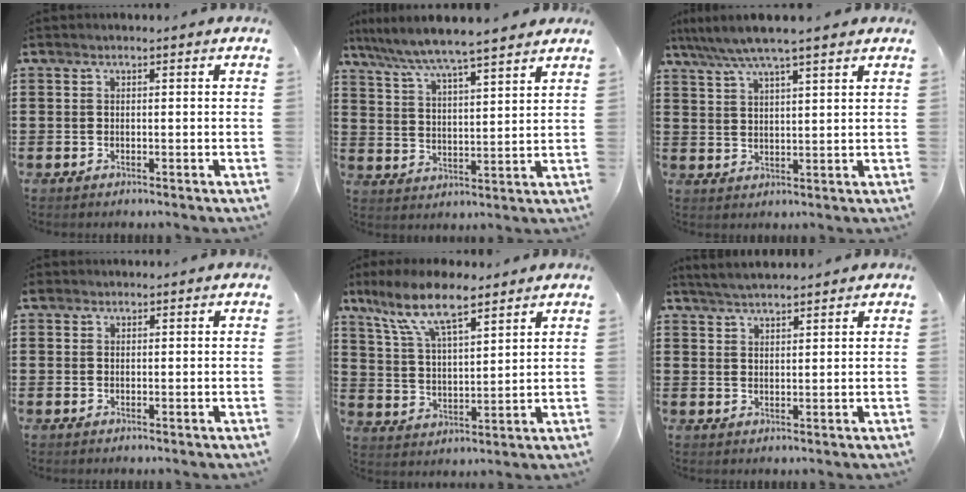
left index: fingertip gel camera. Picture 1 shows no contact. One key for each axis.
{"total": 5.7, "fx": 5.3, "fy": -0.4, "fz": 2.0, "tx": -0.065, "ty": -0.033, "tz": 0.088}
{"total": 5.6, "fx": 4.6, "fy": 0.1, "fz": 3.2, "tx": -0.075, "ty": -0.016, "tz": 0.079}
{"total": 0.9, "fx": 0.6, "fy": 0.6, "fz": 0.3, "tx": -0.009, "ty": 0.005, "tz": 0.012}
{"total": 10.1, "fx": 7.5, "fy": 2.6, "fz": 6.3, "tx": -0.142, "ty": -0.015, "tz": 0.137}
{"total": 2.9, "fx": 2.9, "fy": 0.0, "fz": 0.7, "tx": -0.021, "ty": -0.002, "tz": 0.055}